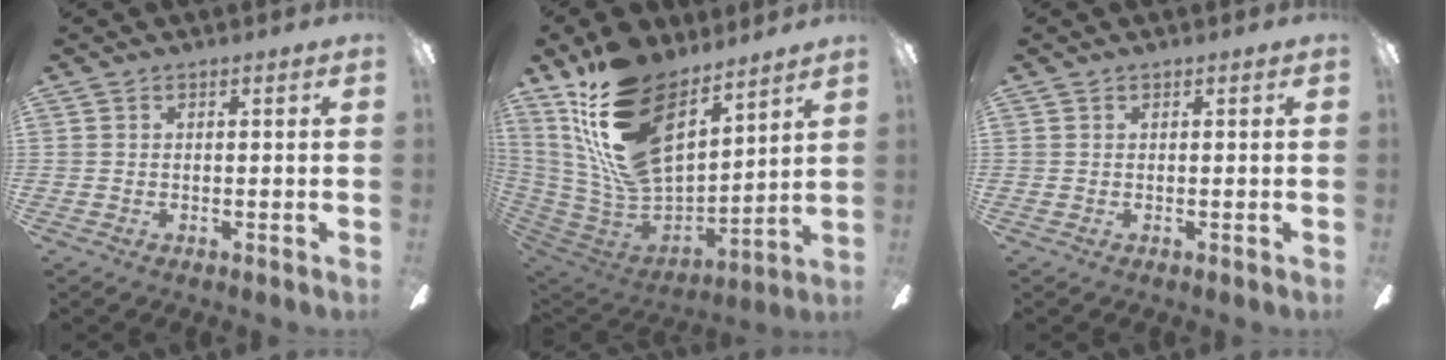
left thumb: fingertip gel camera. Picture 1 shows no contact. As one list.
[{"total": 22.8, "force": [14.1, 11.6, 13.7], "torque": [-0.290, -0.089, 0.257]}, {"total": 0.0}]